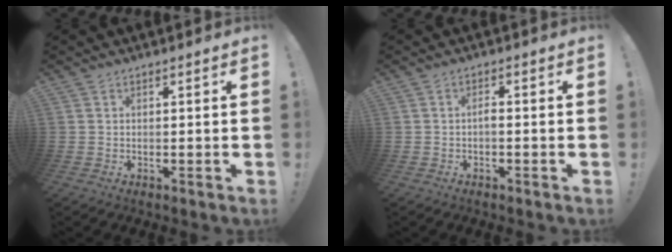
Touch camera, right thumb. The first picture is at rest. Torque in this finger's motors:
{"motor_torque": [0.06, 0.11, -0.11, 0.02, 0.00]}